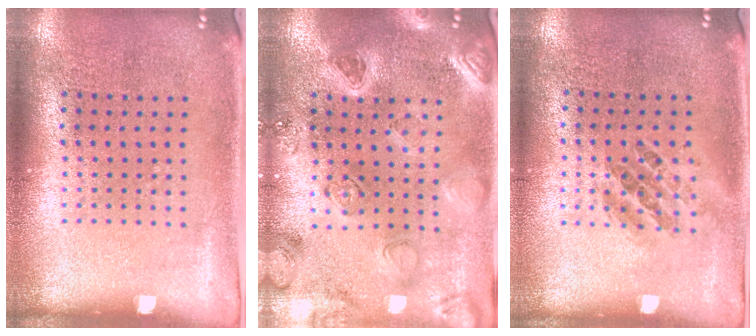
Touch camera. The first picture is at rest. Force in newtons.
{"total": 2.3, "press": 2.2, "slide": 0.4}
{"total": 1.0, "press": 0.9, "slide": 0.5}